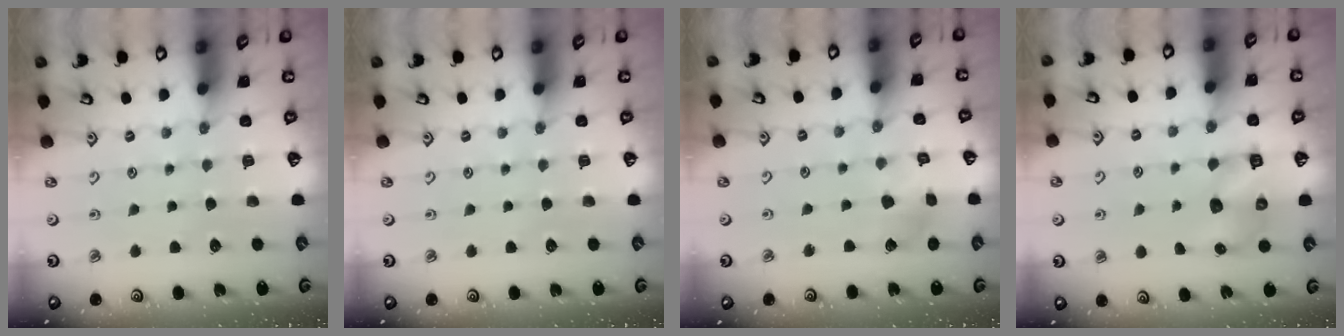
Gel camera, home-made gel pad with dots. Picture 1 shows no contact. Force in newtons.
{"total": 0.0}
{"total": 4.8, "press": 4.7, "slide": 0.6}
{"total": 7.4, "press": 7.3, "slide": 1.1}